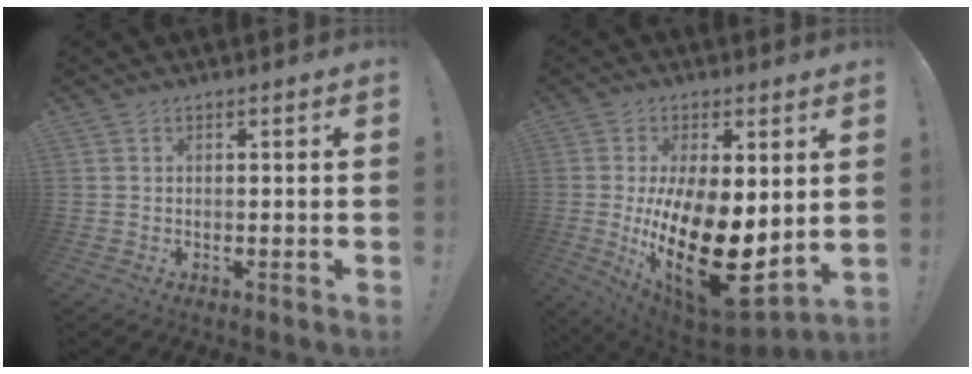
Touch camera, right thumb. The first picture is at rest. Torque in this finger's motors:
{"motor_torque": [1.70, 3.30, 0.60, 0.20, 0.24]}